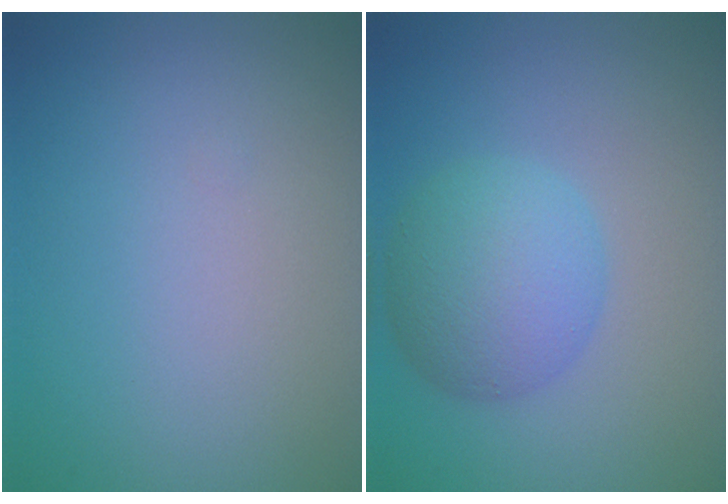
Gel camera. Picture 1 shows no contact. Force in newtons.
{"total": 5.3, "press": 5.3, "slide": 0.2}